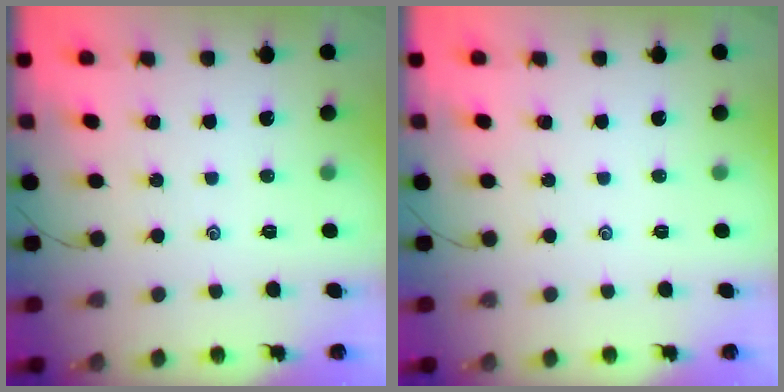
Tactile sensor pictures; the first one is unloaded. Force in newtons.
{"total": 0.0}